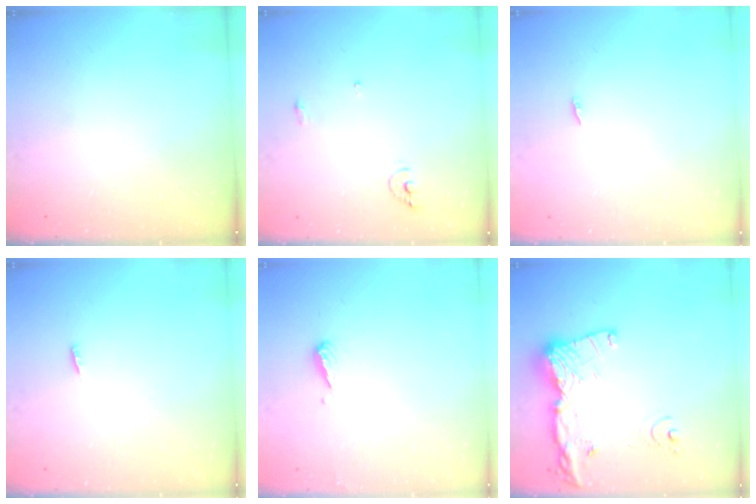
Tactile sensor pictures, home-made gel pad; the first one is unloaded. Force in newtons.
{"total": 6.3, "press": 6.3, "slide": 0.3}
{"total": 1.8, "press": 1.8, "slide": 0.2}
{"total": 2.3, "press": 2.1, "slide": 0.8}
{"total": 3.8, "press": 3.7, "slide": 0.3}
{"total": 16.7, "press": 16.6, "slide": 1.9}